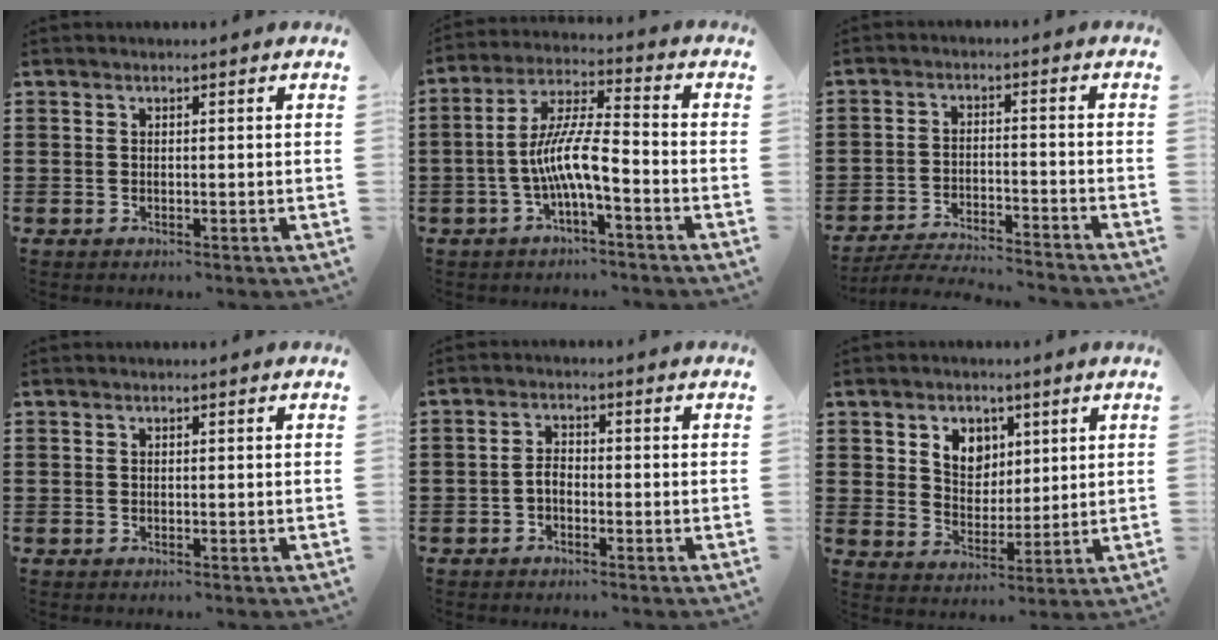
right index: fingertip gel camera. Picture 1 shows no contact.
{"total": 8.4, "force": [-2.8, 1.4, 7.8], "torque": [-0.159, -0.003, -0.054]}
{"total": 4.1, "force": [-4.0, -0.3, 0.9], "torque": [-0.023, -0.006, -0.084]}
{"total": 0.0}
{"total": 1.9, "force": [-0.8, 0.9, 1.4], "torque": [-0.036, 0.002, -0.019]}
{"total": 5.2, "force": [3.0, 3.9, 1.7], "torque": [-0.045, 0.009, 0.054]}